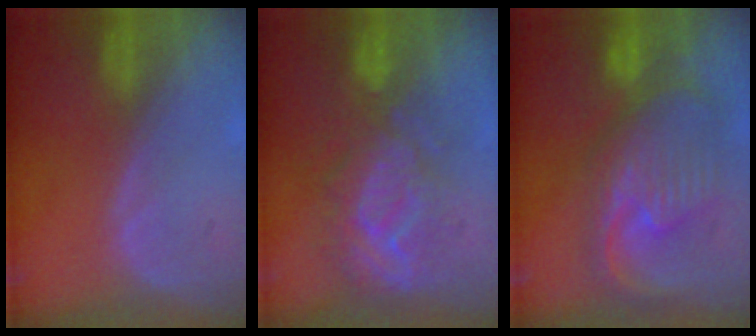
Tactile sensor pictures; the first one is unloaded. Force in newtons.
{"total": 9.0, "press": 8.9, "slide": 1.7}
{"total": 11.4, "press": 9.9, "slide": 5.7}